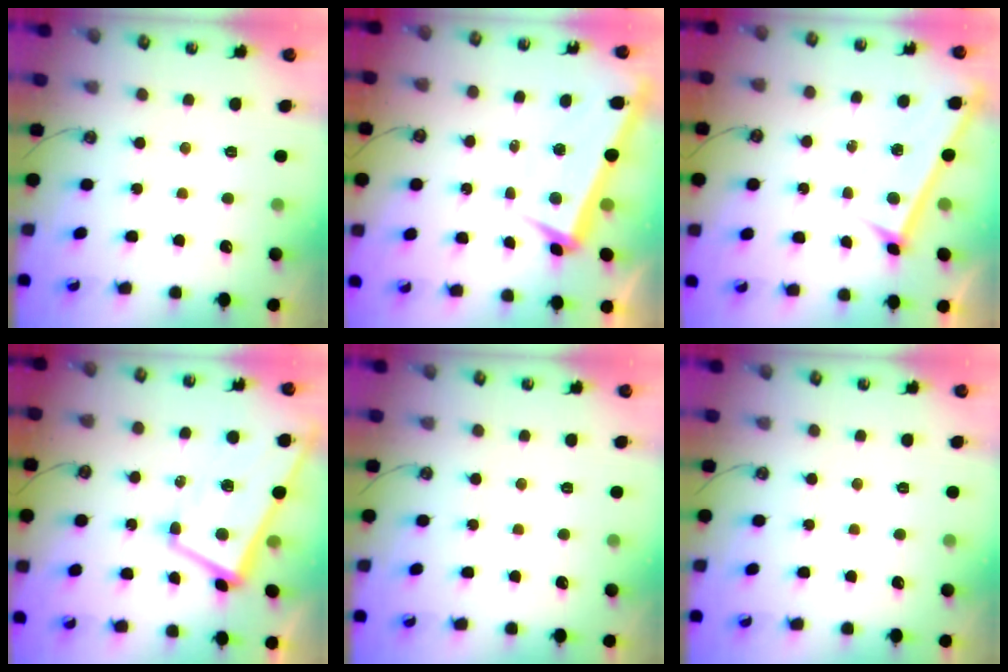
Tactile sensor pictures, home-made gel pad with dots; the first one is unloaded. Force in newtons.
{"total": 2.0, "press": 1.8, "slide": 1.0}
{"total": 3.3, "press": 3.3, "slide": 0.3}
{"total": 2.7, "press": 2.5, "slide": 1.1}
{"total": 0.0}
{"total": 0.0}